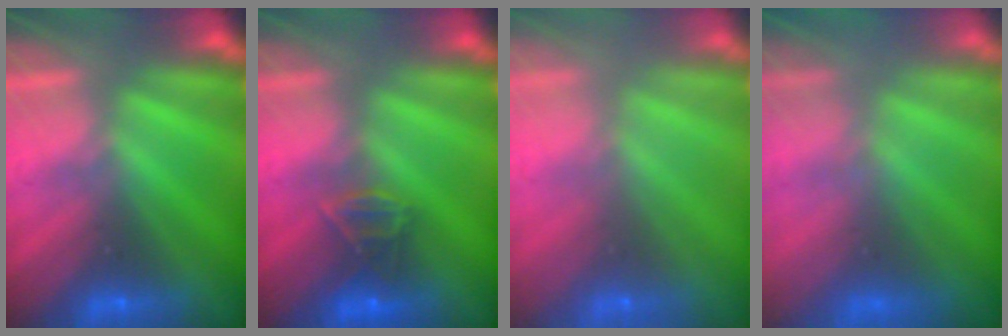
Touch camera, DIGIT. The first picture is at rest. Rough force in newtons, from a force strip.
{"total": 2.8}
{"total": 9.1}
{"total": 7.4}